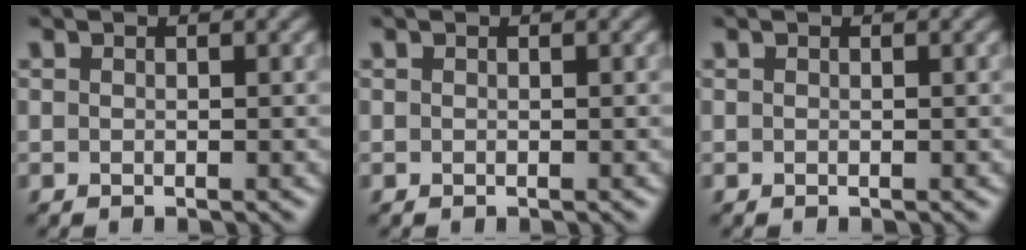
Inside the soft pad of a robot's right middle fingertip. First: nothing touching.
{"total": 0.0}
{"total": 0.0}